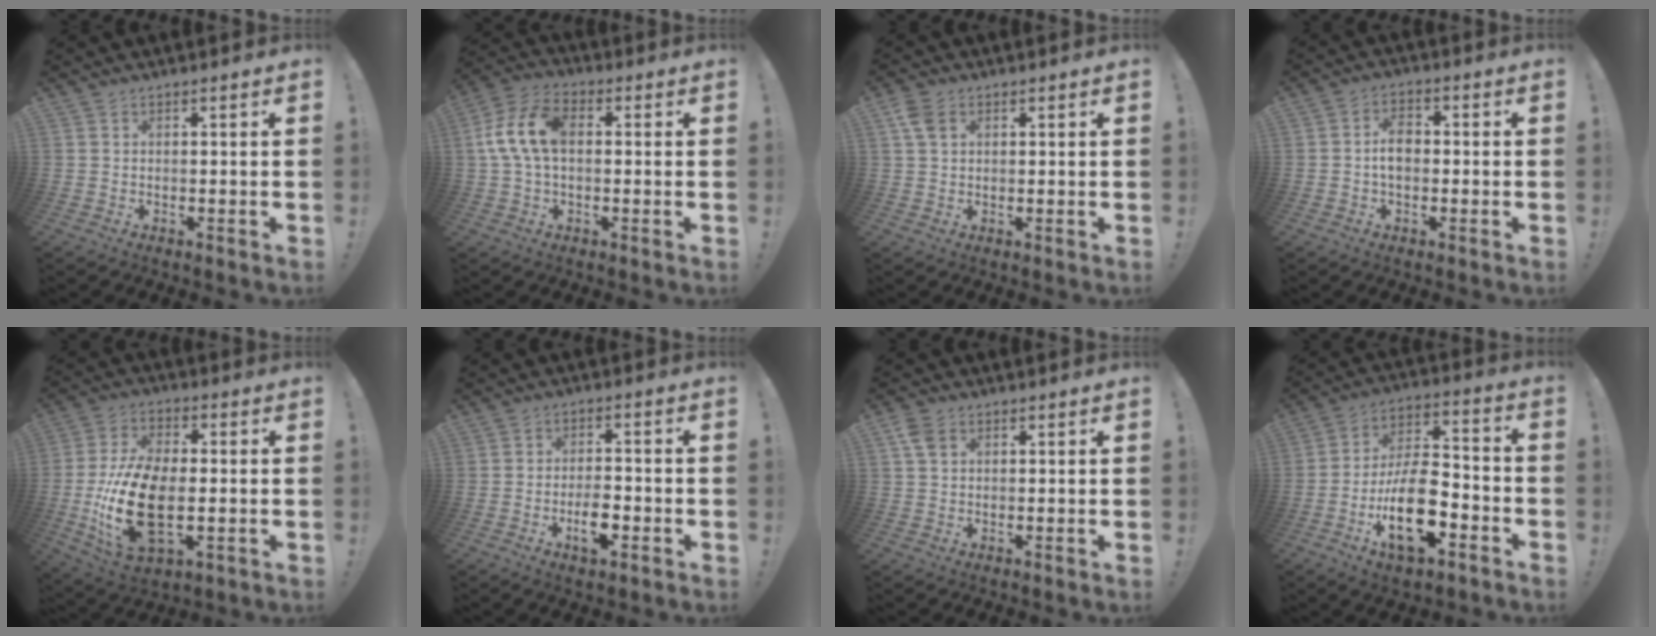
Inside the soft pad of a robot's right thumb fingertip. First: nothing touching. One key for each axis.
{"total": 12.3, "fx": 1.2, "fy": 7.5, "fz": 9.7, "tx": -0.194, "ty": 0.012, "tz": 0.026}
{"total": 5.4, "fx": 2.1, "fy": 3.6, "fz": 3.4, "tx": -0.060, "ty": 0.005, "tz": 0.043}
{"total": 5.7, "fx": -0.2, "fy": 3.9, "fz": 4.2, "tx": -0.051, "ty": 0.005, "tz": -0.005}
{"total": 20.4, "fx": -3.1, "fy": 11.7, "fz": 16.5, "tx": -0.325, "ty": 0.004, "tz": -0.044}
{"total": 6.8, "fx": -2.9, "fy": 3.6, "fz": 4.9, "tx": -0.070, "ty": 0.008, "tz": -0.052}
{"total": 4.9, "fx": 1.9, "fy": 3.5, "fz": 2.9, "tx": -0.051, "ty": 0.007, "tz": 0.040}
{"total": 18.9, "fx": -7.6, "fy": 9.4, "fz": 14.5, "tx": -0.252, "ty": 0.045, "tz": -0.123}